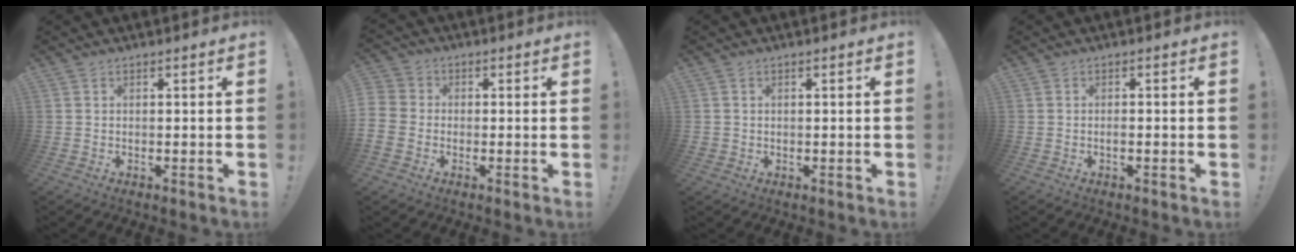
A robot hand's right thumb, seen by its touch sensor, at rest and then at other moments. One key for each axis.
{"total": 6.5, "fx": -2.1, "fy": 5.7, "fz": 2.2, "tx": -0.046, "ty": 0.019, "tz": -0.037}
{"total": 1.2, "fx": 0.3, "fy": 1.1, "fz": 0.2, "tx": -0.004, "ty": 0.003, "tz": 0.006}
{"total": 0.9, "fx": -0.5, "fy": 0.2, "fz": 0.7, "tx": -0.013, "ty": 0.002, "tz": -0.010}